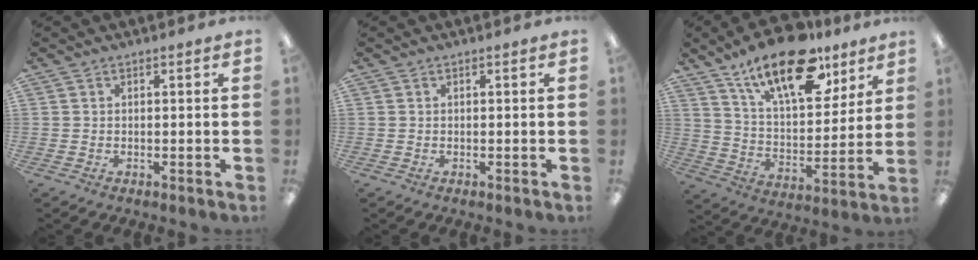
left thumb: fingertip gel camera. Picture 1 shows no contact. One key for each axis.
{"total": 0.0}
{"total": 20.1, "fx": 13.8, "fy": 8.4, "fz": 11.9, "tx": -0.197, "ty": -0.073, "tz": 0.238}